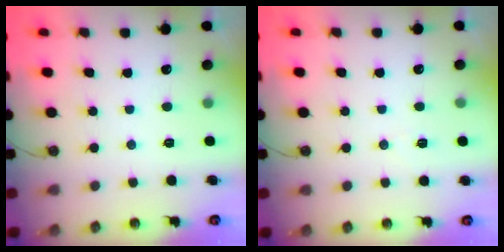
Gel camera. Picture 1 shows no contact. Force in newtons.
{"total": 4.4, "press": 4.3, "slide": 0.8}